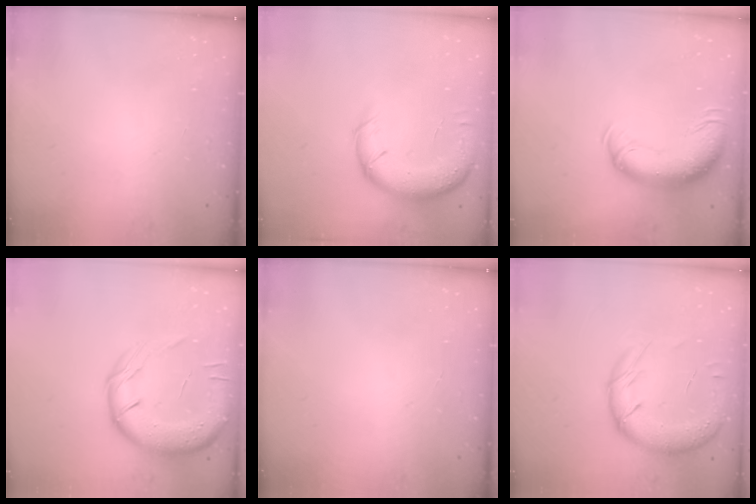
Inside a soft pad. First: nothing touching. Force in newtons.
{"total": 14.1, "press": 13.5, "slide": 3.8}
{"total": 13.5, "press": 13.1, "slide": 3.5}
{"total": 17.3, "press": 16.9, "slide": 3.5}
{"total": 0.0}
{"total": 18.0, "press": 17.4, "slide": 4.4}